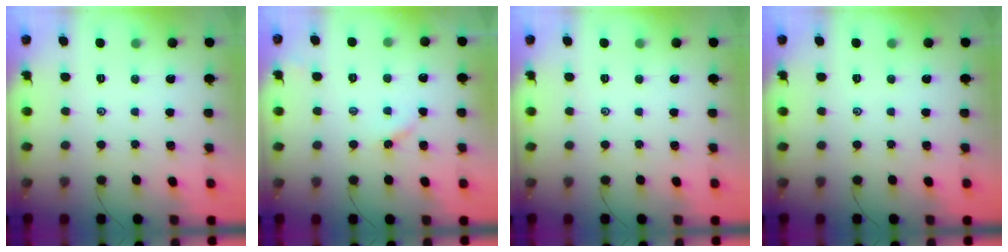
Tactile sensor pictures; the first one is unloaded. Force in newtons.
{"total": 2.5, "press": 2.4, "slide": 0.5}
{"total": 0.0}
{"total": 0.0}